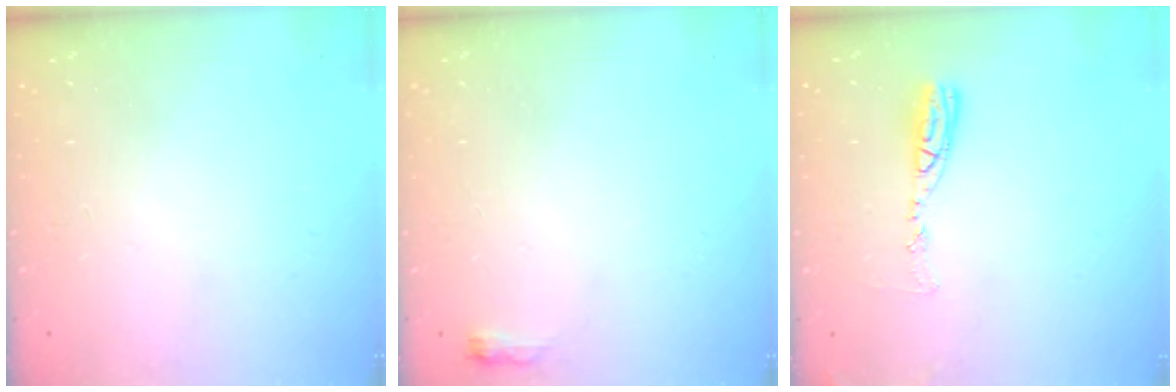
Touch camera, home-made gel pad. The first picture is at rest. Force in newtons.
{"total": 9.8, "press": 2.8, "slide": 9.4}
{"total": 8.9, "press": 8.9, "slide": 0.8}